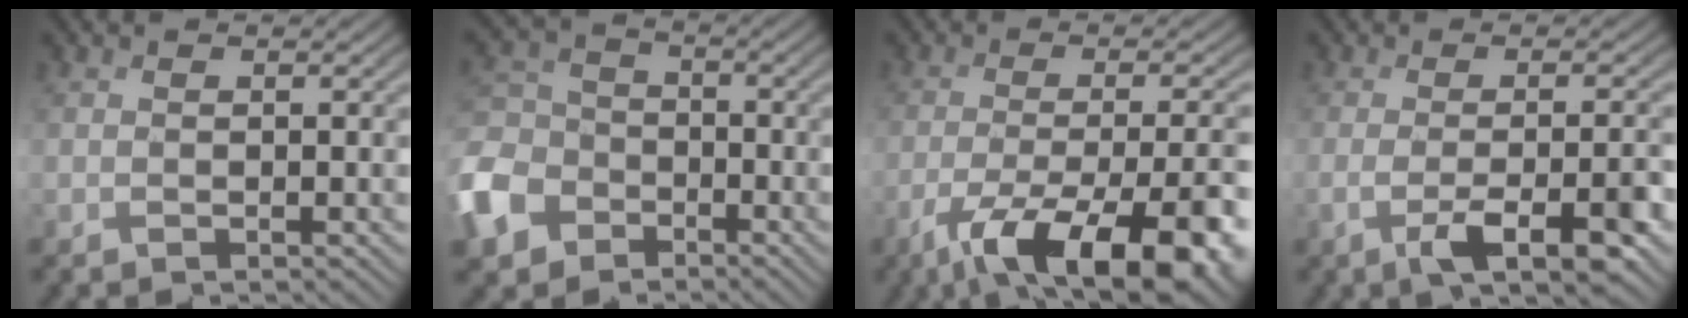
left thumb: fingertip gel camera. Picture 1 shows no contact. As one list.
[{"total": 10.9, "force": [-5.6, 8.0, 5.0], "torque": [-0.157, -0.022, -0.127]}, {"total": 14.8, "force": [-8.4, 4.7, 11.2], "torque": [-0.190, -0.020, -0.122]}, {"total": 6.1, "force": [-2.3, 1.5, 5.5], "torque": [-0.093, -0.004, -0.040]}]